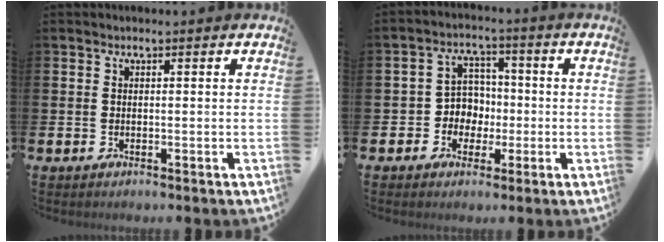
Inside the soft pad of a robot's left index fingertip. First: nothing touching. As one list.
[{"total": 4.7, "force": [-0.5, 4.5, 1.1], "torque": [-0.040, 0.007, -0.016]}]